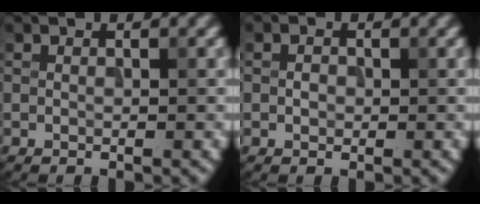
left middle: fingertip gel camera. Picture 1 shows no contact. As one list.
[{"total": 0.9, "force": [-0.1, 0.8, 0.5], "torque": [-0.007, -0.001, -0.004]}]